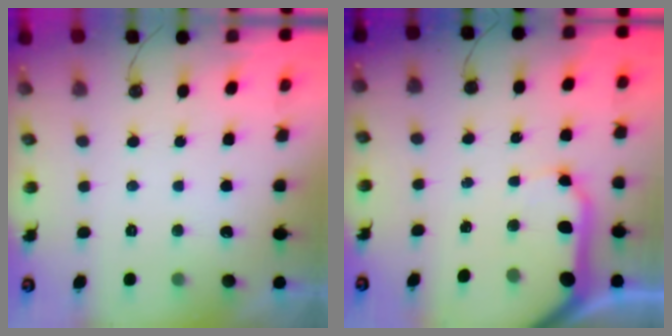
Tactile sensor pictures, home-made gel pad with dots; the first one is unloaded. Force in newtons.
{"total": 11.8, "press": 11.7, "slide": 1.5}